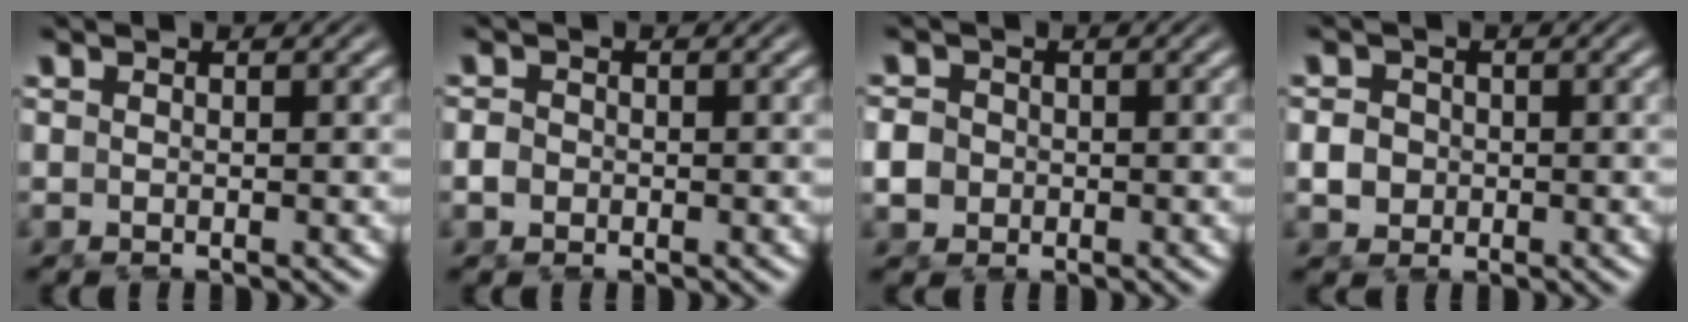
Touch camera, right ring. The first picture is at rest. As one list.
[{"total": 0.5, "force": [-0.4, 0.3, 0.2], "torque": [-0.011, -0.007, -0.005]}, {"total": 1.8, "force": [-0.2, 1.6, 0.7], "torque": [-0.023, -0.005, -0.002]}, {"total": 1.3, "force": [-0.1, 1.2, 0.4], "torque": [-0.013, -0.006, 0.003]}]